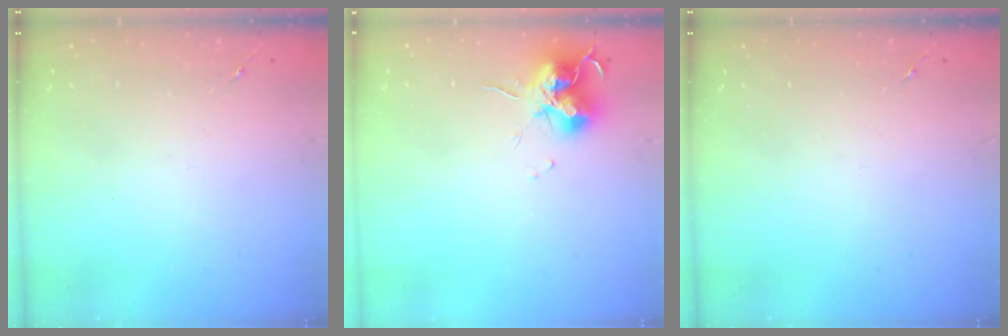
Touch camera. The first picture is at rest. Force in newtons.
{"total": 12.6, "press": 12.5, "slide": 1.4}
{"total": 0.0}